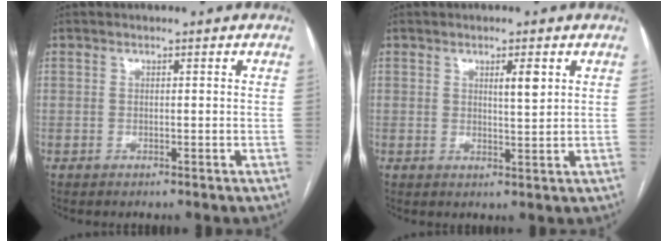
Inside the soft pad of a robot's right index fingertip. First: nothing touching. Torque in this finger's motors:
{"motor_torque": [-0.06, 0.02, 0.05, 0.04]}